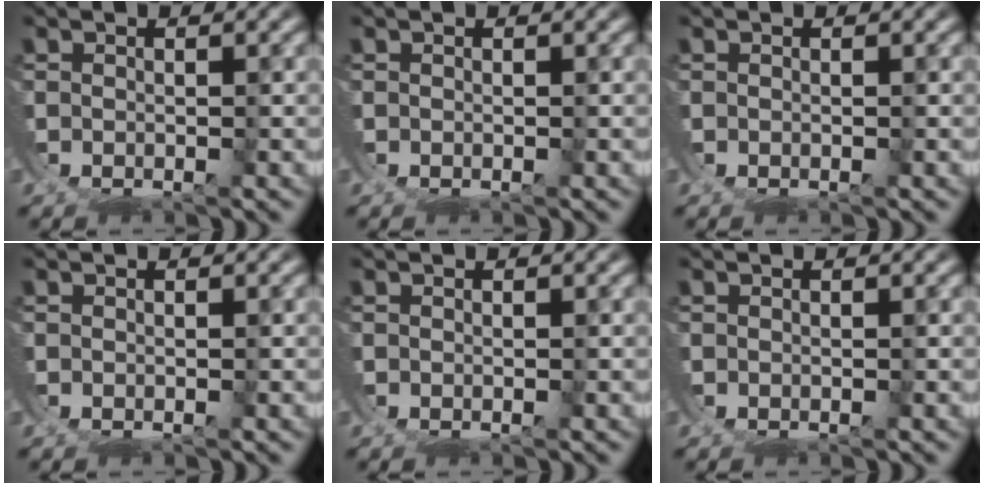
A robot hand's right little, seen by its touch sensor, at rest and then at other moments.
{"total": 0.0}
{"total": 0.0}
{"total": 0.0}
{"total": 0.0}
{"total": 0.0}